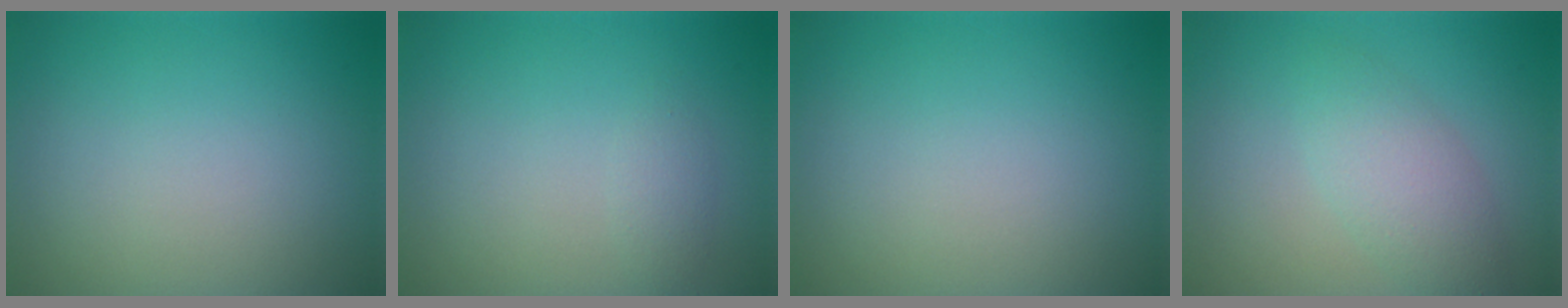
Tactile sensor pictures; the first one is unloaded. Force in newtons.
{"total": 1.0, "press": 1.0, "slide": 0.0}
{"total": 0.0}
{"total": 3.2, "press": 3.2, "slide": 0.0}